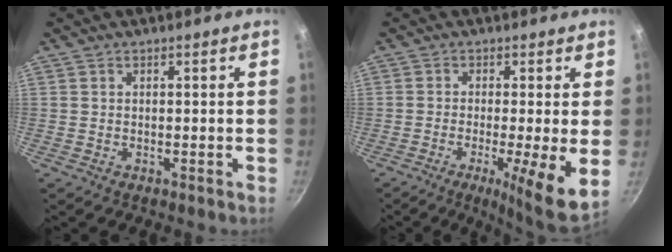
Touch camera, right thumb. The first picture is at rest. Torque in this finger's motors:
{"motor_torque": [-0.53, 0.52, 0.03, 0.00, 0.14]}